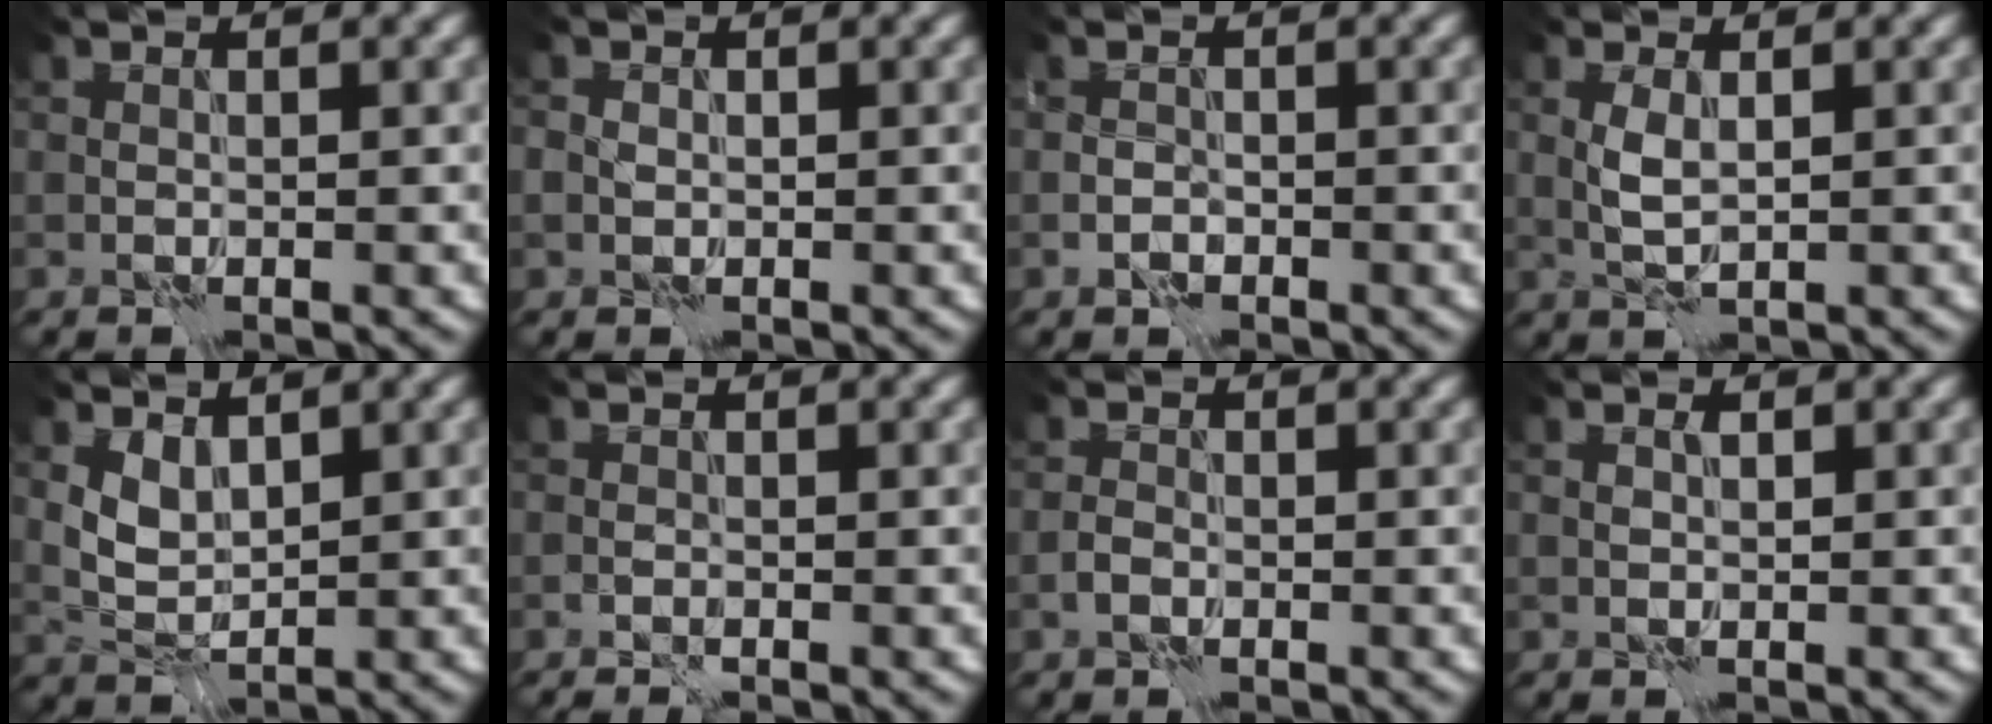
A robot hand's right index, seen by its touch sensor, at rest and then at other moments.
{"total": 0.9, "force": [0.1, 0.9, 0.2], "torque": [-0.002, -0.001, -0.001]}
{"total": 1.0, "force": [-0.6, 0.6, 0.4], "torque": [-0.005, 0.004, -0.014]}
{"total": 1.7, "force": [0.4, 0.6, 1.6], "torque": [-0.040, 0.003, 0.011]}
{"total": 2.3, "force": [1.4, 1.2, 1.4], "torque": [-0.033, -0.004, 0.033]}
{"total": 0.6, "force": [-0.6, 0.0, 0.2], "torque": [-0.004, 0.002, -0.012]}
{"total": 1.0, "force": [-0.6, 0.7, 0.5], "torque": [-0.009, 0.002, -0.014]}
{"total": 0.5, "force": [0.4, 0.1, 0.4], "torque": [-0.006, 0.002, 0.006]}